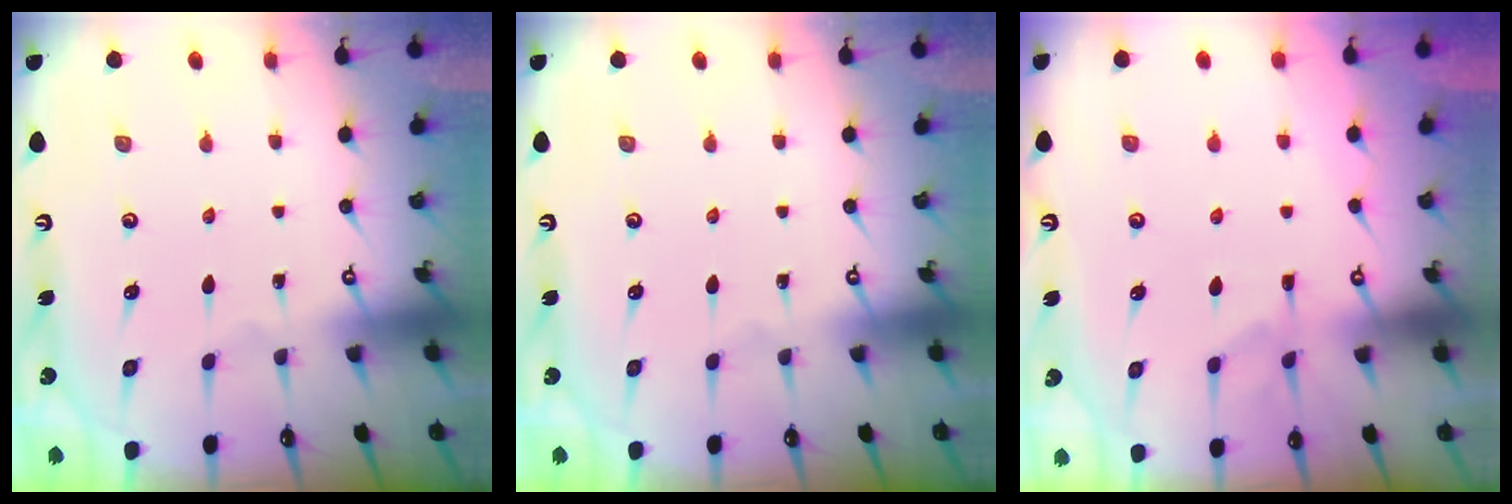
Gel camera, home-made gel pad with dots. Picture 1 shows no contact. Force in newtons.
{"total": 0.0}
{"total": 1.2, "press": 0.1, "slide": 1.2}